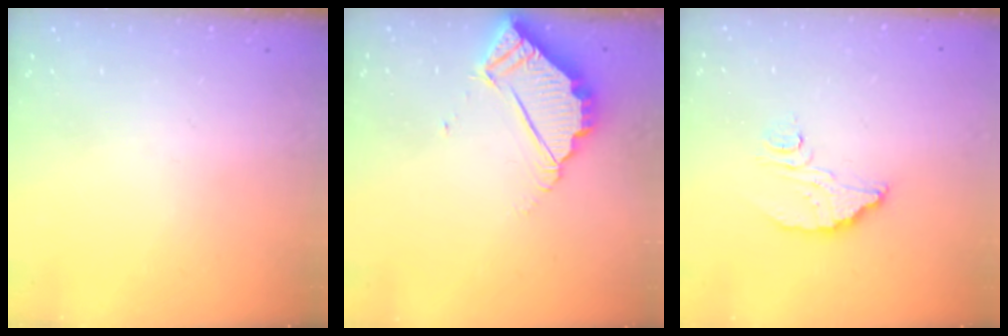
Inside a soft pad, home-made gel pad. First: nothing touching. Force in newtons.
{"total": 4.5, "press": 4.5, "slide": 0.3}
{"total": 7.1, "press": 7.1, "slide": 0.5}